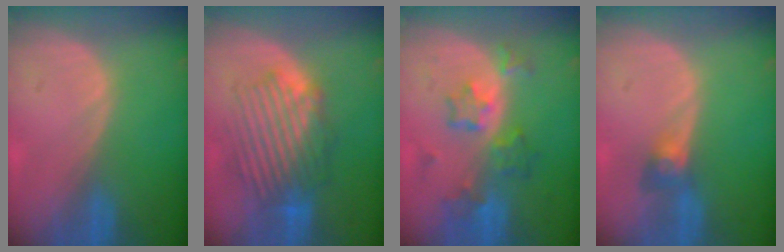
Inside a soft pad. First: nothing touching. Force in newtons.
{"total": 8.7, "press": 8.4, "slide": 2.1}
{"total": 7.3, "press": 6.5, "slide": 3.5}
{"total": 3.1, "press": 2.7, "slide": 1.4}